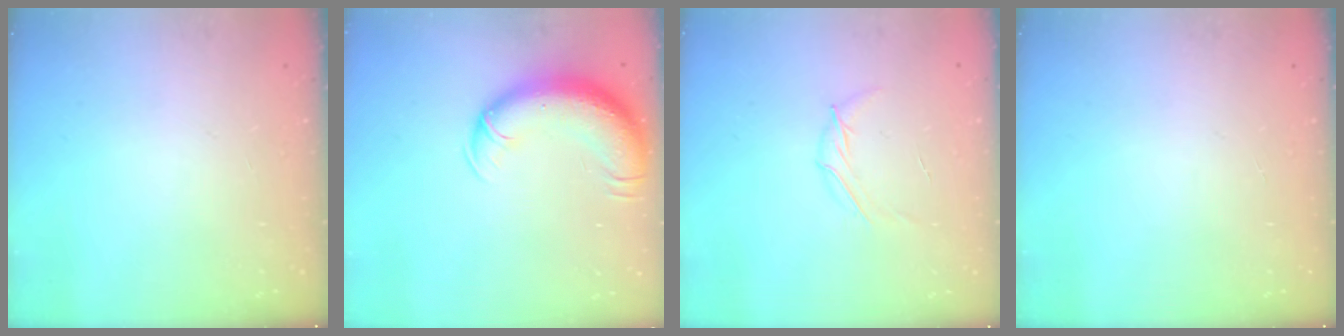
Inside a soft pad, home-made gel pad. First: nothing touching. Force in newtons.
{"total": 13.1, "press": 12.7, "slide": 3.2}
{"total": 5.7, "press": 5.6, "slide": 0.7}
{"total": 0.0}